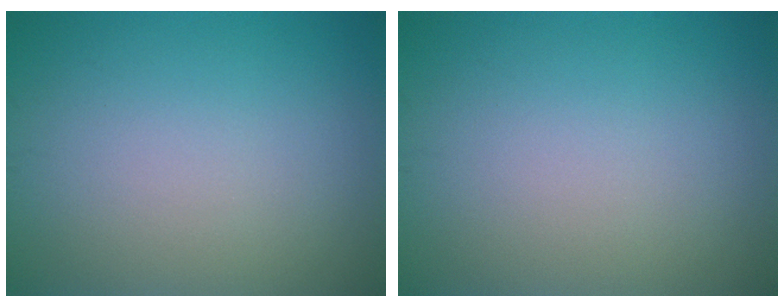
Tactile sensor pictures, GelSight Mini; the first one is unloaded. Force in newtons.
{"total": 0.0}